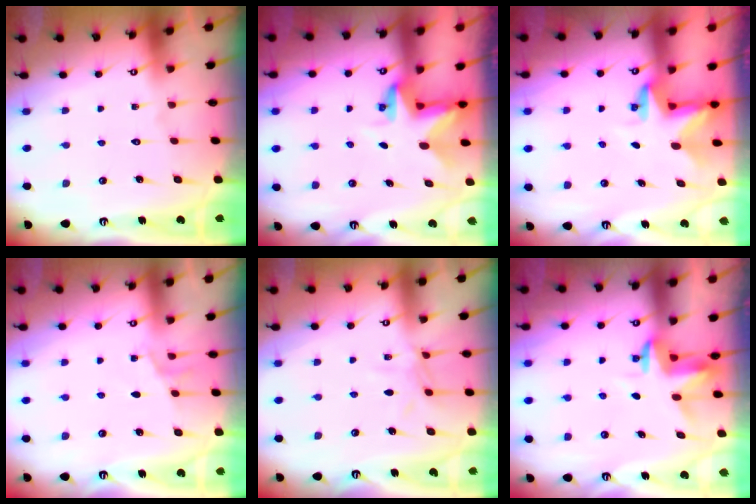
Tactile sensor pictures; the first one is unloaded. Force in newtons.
{"total": 3.2, "press": 3.2, "slide": 0.2}
{"total": 2.8, "press": 2.8, "slide": 0.2}
{"total": 5.4, "press": 4.8, "slide": 2.6}
{"total": 6.1, "press": 6.1, "slide": 0.6}
{"total": 3.5, "press": 3.5, "slide": 0.2}